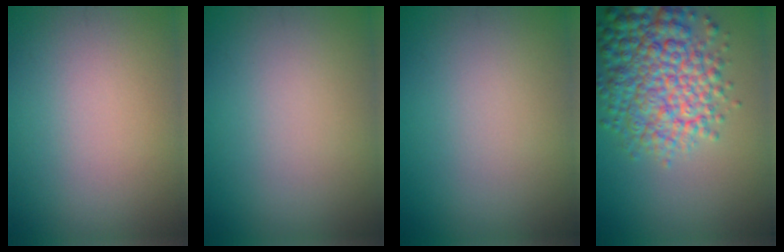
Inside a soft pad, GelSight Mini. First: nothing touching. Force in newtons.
{"total": 0.0}
{"total": 0.0}
{"total": 8.0, "press": 8.0, "slide": 0.2}